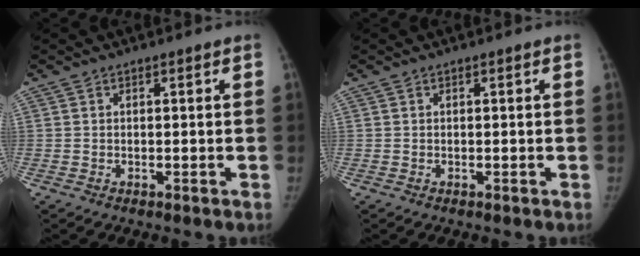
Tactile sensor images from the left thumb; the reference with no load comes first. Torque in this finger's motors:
{"motor_torque": [-0.01, -0.01, 0.00, -0.03, -0.01]}